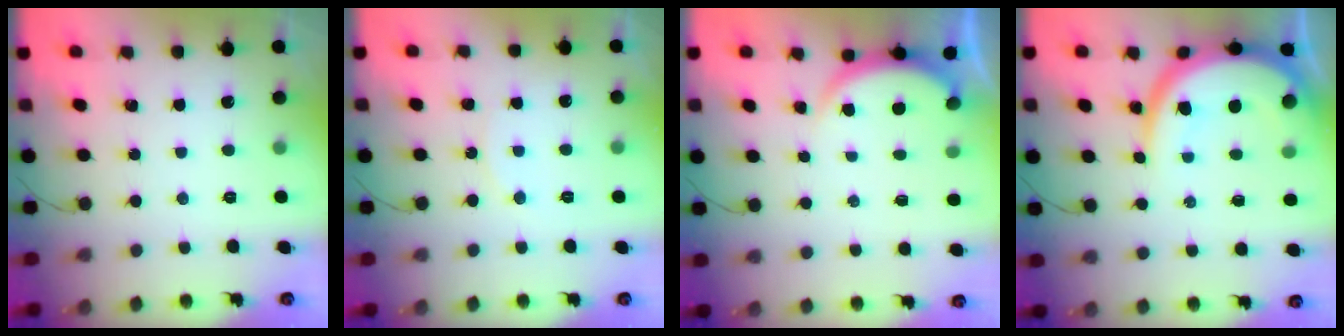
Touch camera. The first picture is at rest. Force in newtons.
{"total": 5.4, "press": 5.3, "slide": 0.7}
{"total": 2.9, "press": 2.8, "slide": 0.5}
{"total": 13.7, "press": 13.6, "slide": 1.4}